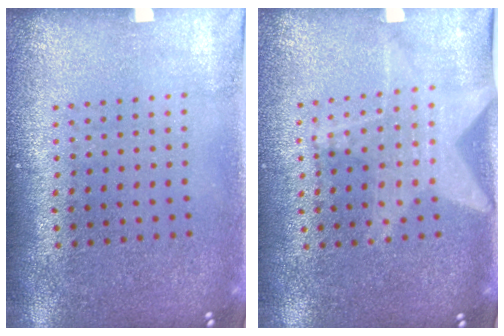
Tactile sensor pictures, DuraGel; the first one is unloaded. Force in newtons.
{"total": 1.4, "press": 1.4, "slide": 0.2}